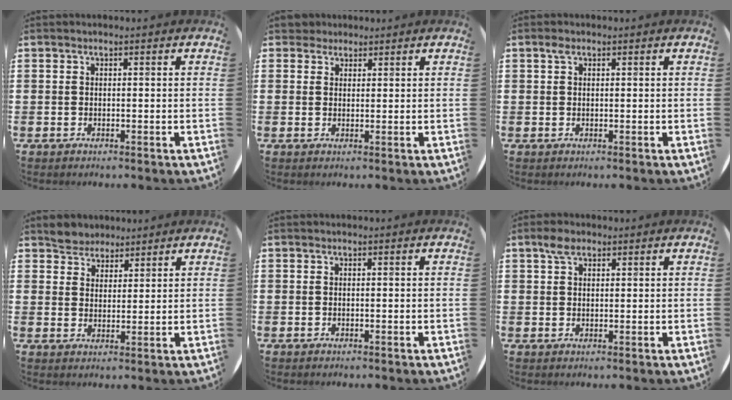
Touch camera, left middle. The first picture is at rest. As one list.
[{"total": 2.2, "force": [2.0, 1.0, 0.1], "torque": [-0.006, 0.006, 0.039]}, {"total": 1.0, "force": [0.6, 0.6, 0.5], "torque": [-0.004, 0.002, 0.008]}, {"total": 3.7, "force": [3.4, 1.3, -0.7], "torque": [0.000, -0.004, 0.066]}, {"total": 0.0}, {"total": 2.6, "force": [1.8, 1.4, 1.3], "torque": [-0.021, 0.004, 0.031]}]